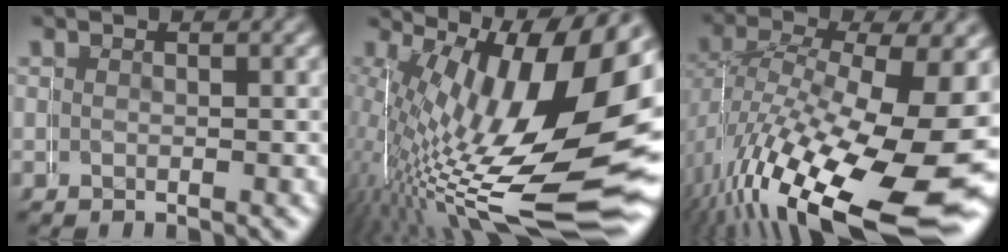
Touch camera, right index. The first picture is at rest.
{"total": 15.6, "force": [-0.6, 5.3, 14.7], "torque": [-0.226, -0.025, 0.016]}
{"total": 13.6, "force": [-4.4, 5.6, 11.6], "torque": [-0.211, -0.054, -0.029]}